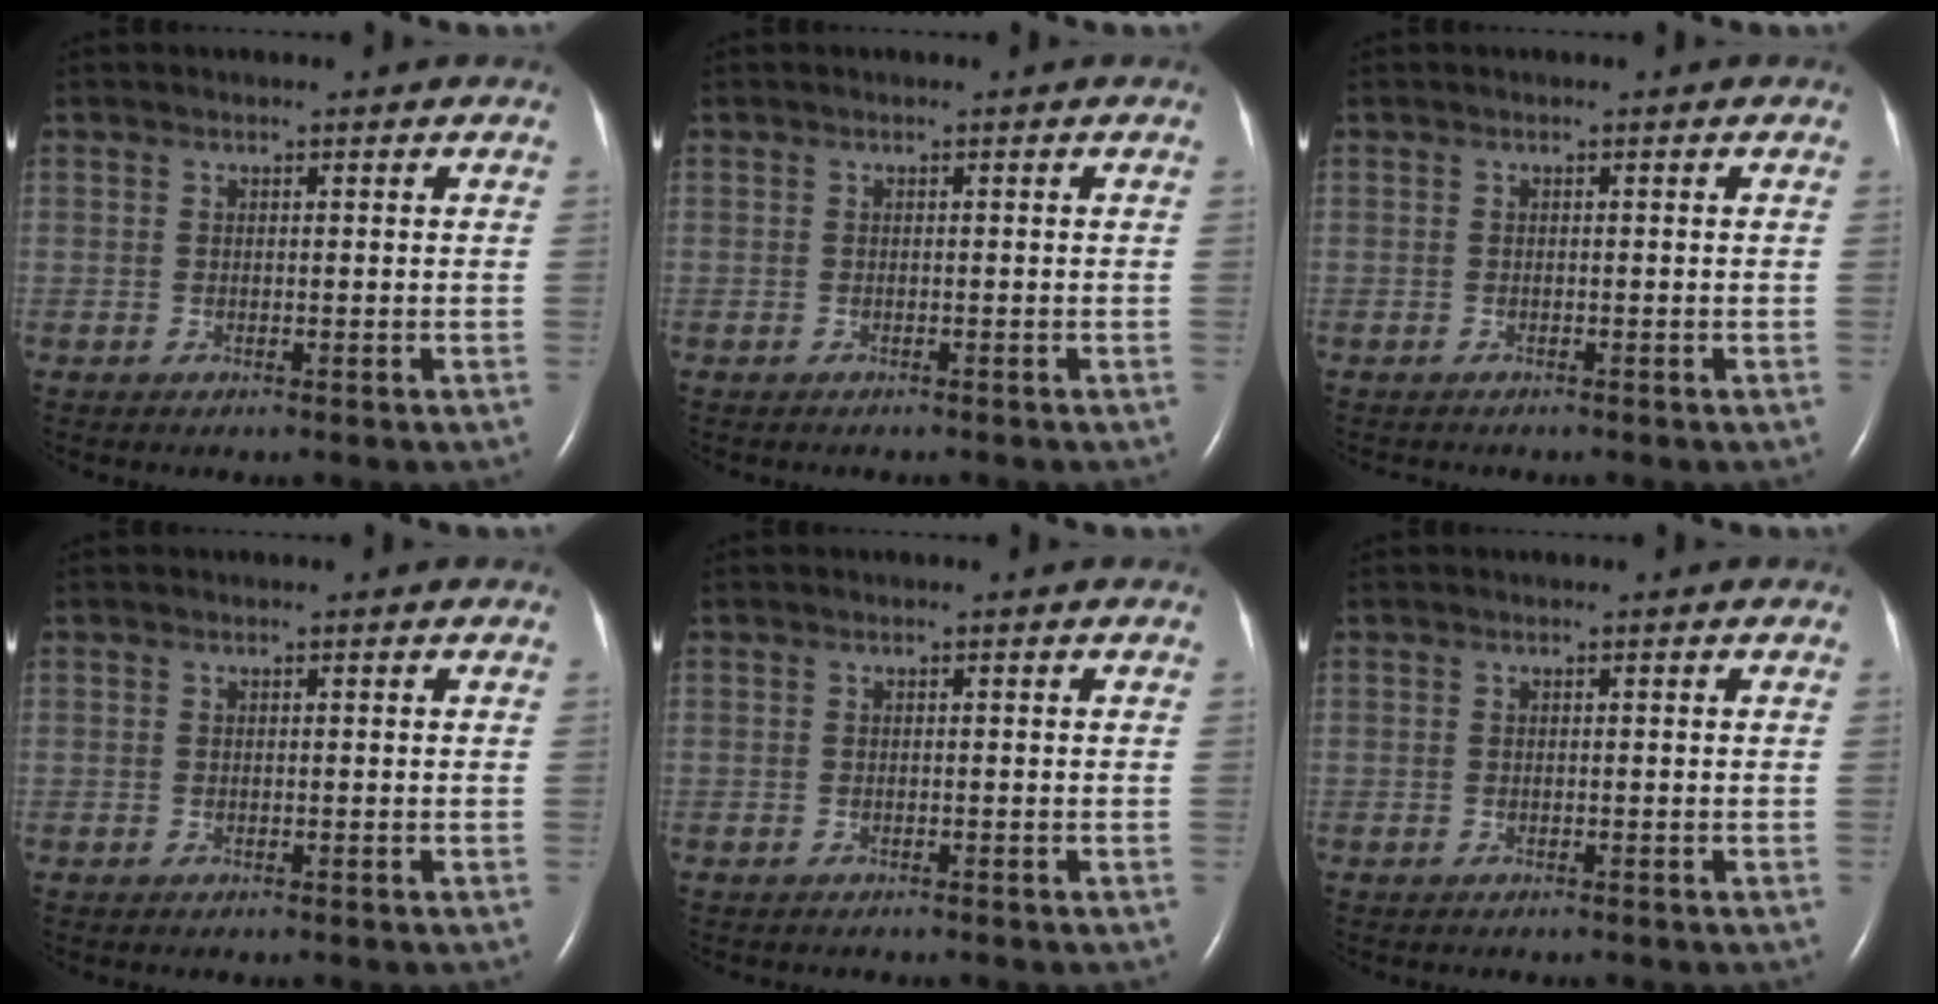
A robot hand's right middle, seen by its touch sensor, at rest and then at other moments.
{"total": 1.2, "force": [-1.1, 0.4, 0.4], "torque": [-0.012, -0.002, -0.013]}
{"total": 1.0, "force": [-1.0, 0.3, 0.2], "torque": [-0.010, -0.002, -0.012]}
{"total": 0.0}
{"total": 1.4, "force": [-1.3, 0.5, 0.3], "torque": [-0.013, -0.003, -0.016]}
{"total": 0.9, "force": [-0.8, 0.3, 0.3], "torque": [-0.012, -0.002, -0.009]}